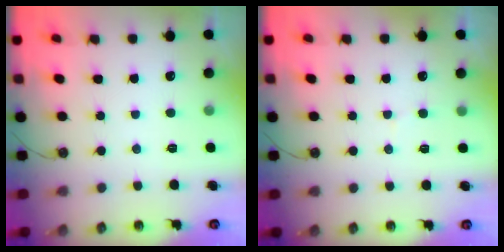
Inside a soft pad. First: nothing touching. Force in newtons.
{"total": 4.5, "press": 4.5, "slide": 0.4}